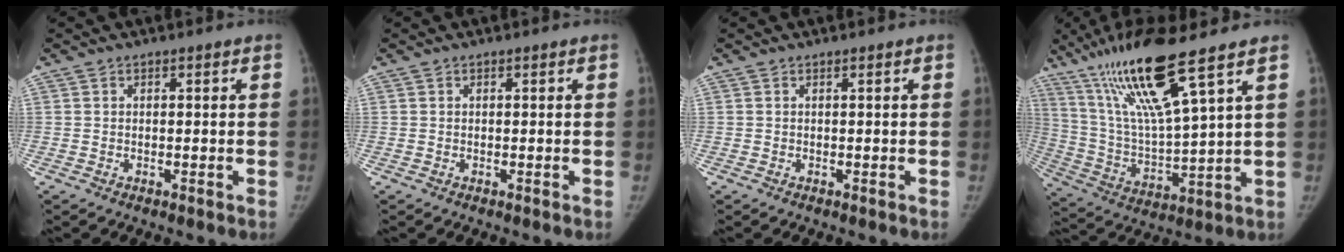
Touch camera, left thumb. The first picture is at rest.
{"total": 0.0}
{"total": 0.0}
{"total": 18.4, "force": [11.5, 1.4, 14.3], "torque": [-0.275, -0.051, 0.221]}